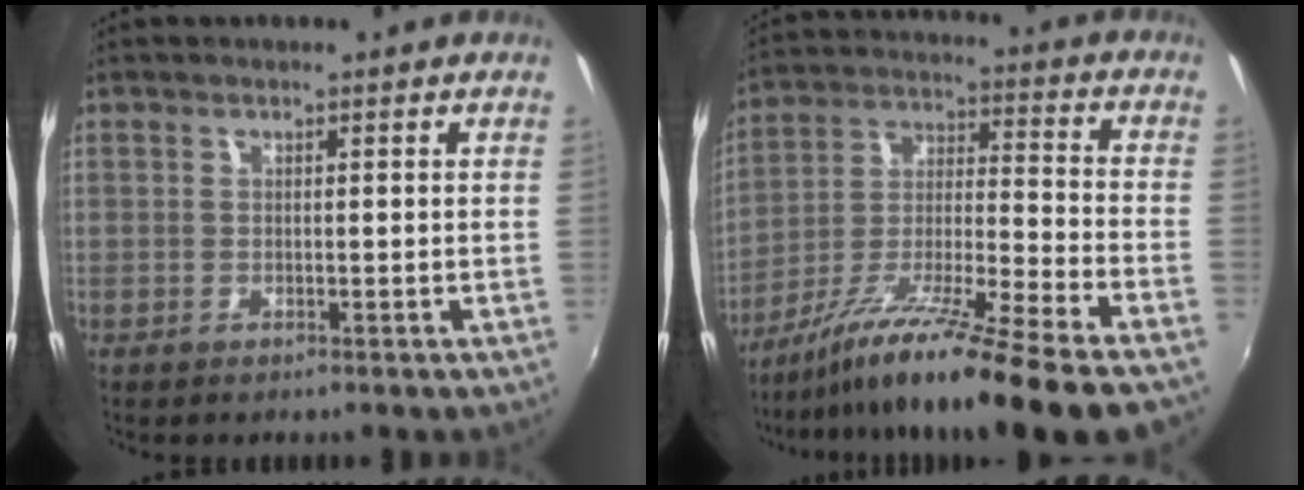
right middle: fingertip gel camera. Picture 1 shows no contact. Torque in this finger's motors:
{"motor_torque": [1.10, -1.04, 0.62, 0.21]}